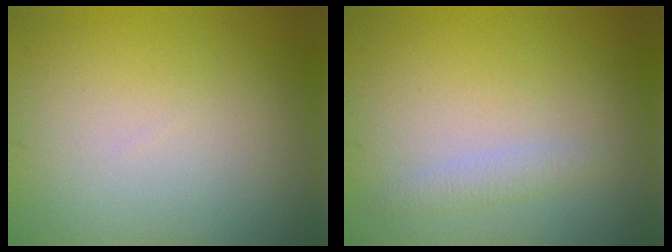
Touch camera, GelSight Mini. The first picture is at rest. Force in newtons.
{"total": 1.3, "press": 1.3, "slide": 0.1}